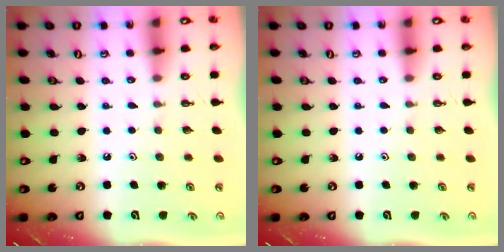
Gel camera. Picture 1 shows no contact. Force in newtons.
{"total": 0.0}